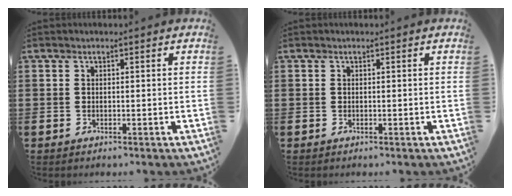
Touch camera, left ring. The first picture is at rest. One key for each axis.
{"total": 0.0}